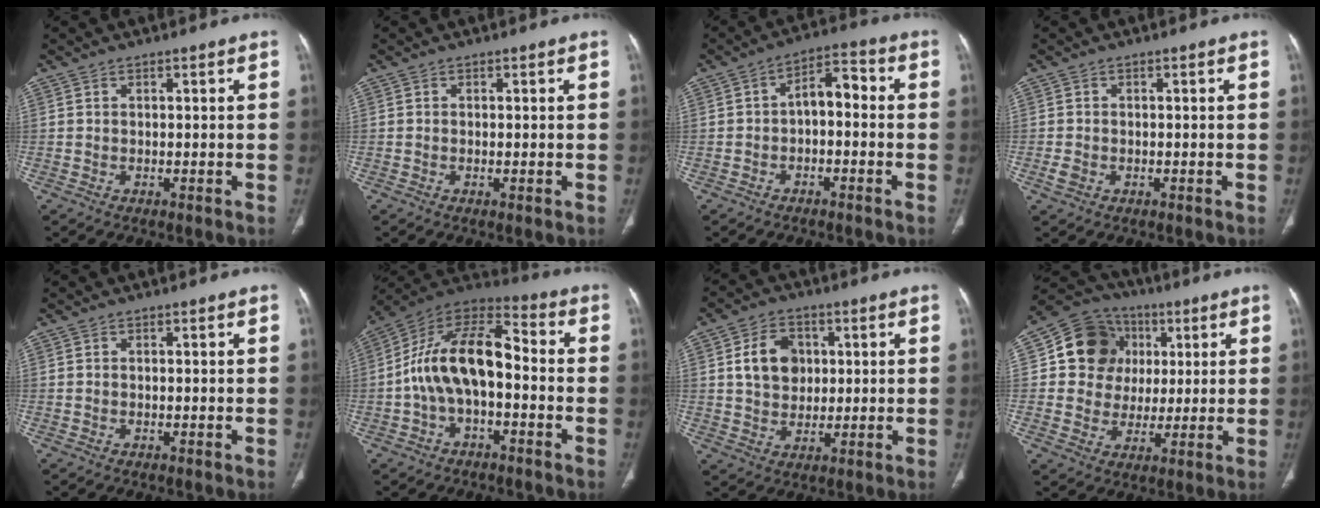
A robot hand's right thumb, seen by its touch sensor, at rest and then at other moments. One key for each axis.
{"total": 0.6, "fx": -0.1, "fy": 0.1, "fz": 0.6, "tx": -0.016, "ty": -0.003, "tz": -0.002}
{"total": 6.4, "fx": -1.0, "fy": 3.7, "fz": 5.2, "tx": -0.070, "ty": 0.039, "tz": -0.026}
{"total": 1.8, "fx": -0.6, "fy": 1.4, "fz": 1.1, "tx": -0.024, "ty": 0.002, "tz": -0.010}
{"total": 0.0}
{"total": 15.8, "fx": -2.1, "fy": 8.4, "fz": 13.2, "tx": -0.227, "ty": 0.053, "tz": -0.046}
{"total": 9.0, "fx": 1.8, "fy": 7.0, "fz": 5.4, "tx": -0.066, "ty": -0.001, "tz": 0.030}
{"total": 14.1, "fx": 3.3, "fy": 12.5, "fz": 5.4, "tx": -0.053, "ty": 0.008, "tz": 0.054}